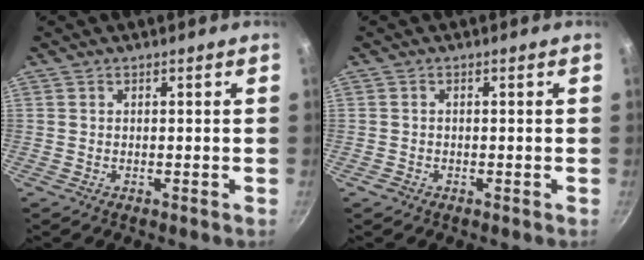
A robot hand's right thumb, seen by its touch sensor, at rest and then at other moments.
{"total": 0.9, "force": [-0.6, 0.6, 0.2], "torque": [-0.002, 0.002, -0.013]}